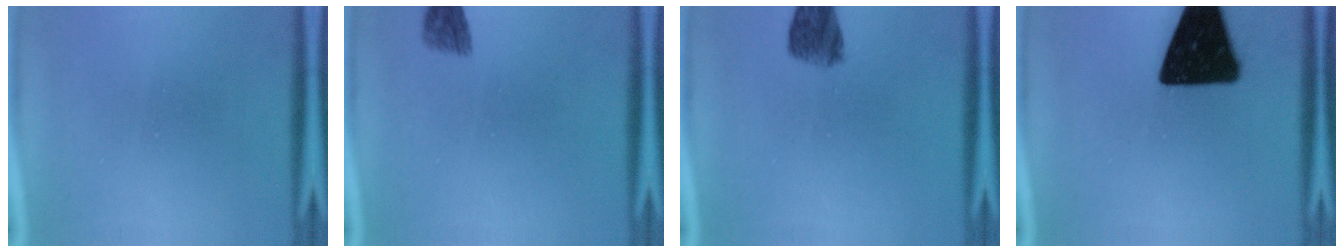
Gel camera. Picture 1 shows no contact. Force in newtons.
{"total": 1.8}
{"total": 5.6}
{"total": 19.3}